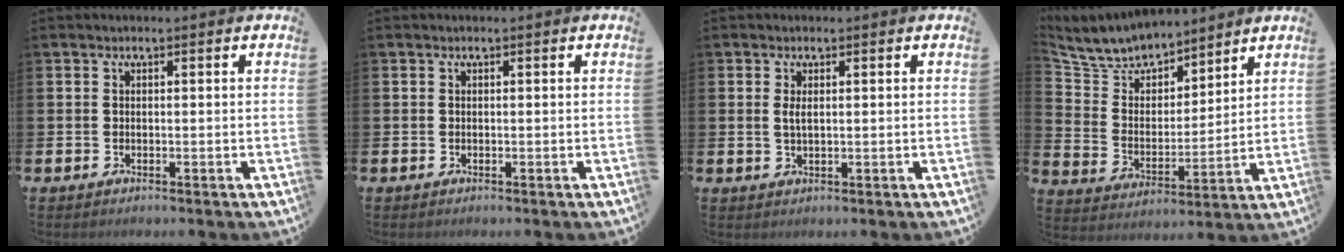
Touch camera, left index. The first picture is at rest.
{"total": 0.0}
{"total": 1.4, "force": [0.6, 0.5, 1.1], "torque": [-0.009, -0.003, 0.006]}
{"total": 7.4, "force": [7.1, 2.1, 0.7], "torque": [-0.057, -0.056, 0.126]}